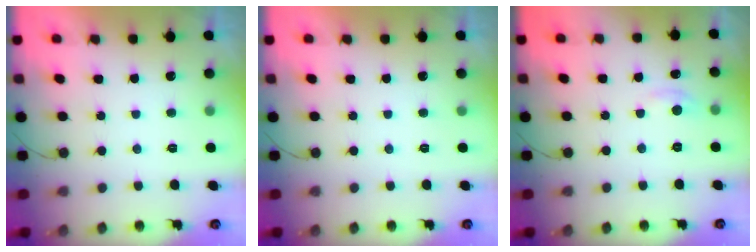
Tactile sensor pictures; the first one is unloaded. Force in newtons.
{"total": 0.0}
{"total": 2.8, "press": 2.8, "slide": 0.4}